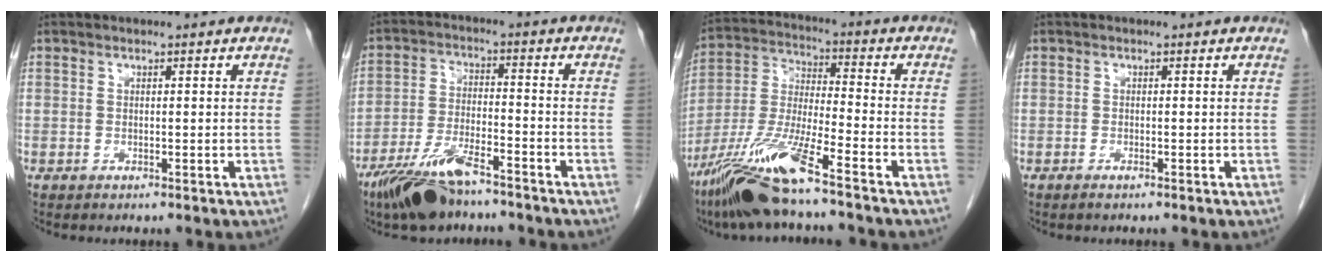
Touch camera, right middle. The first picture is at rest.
{"total": 9.9, "force": [-7.4, 2.4, 6.0], "torque": [-0.121, -0.017, -0.137]}
{"total": 13.8, "force": [-9.5, 0.2, 10.0], "torque": [-0.211, -0.024, -0.180]}
{"total": 0.7, "force": [-0.6, 0.1, 0.5], "torque": [-0.011, 0.000, -0.009]}